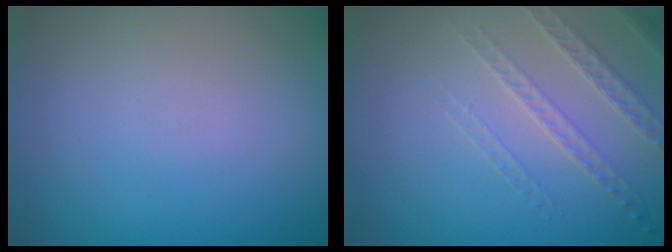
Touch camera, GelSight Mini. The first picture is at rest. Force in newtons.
{"total": 1.6, "press": 1.3, "slide": 0.9}